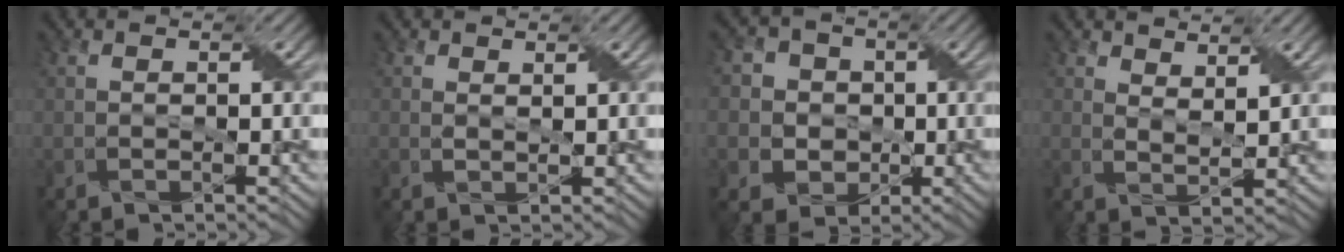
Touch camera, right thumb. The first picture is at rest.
{"total": 0.8, "force": [0.7, -0.1, -0.4], "torque": [0.003, -0.003, 0.014]}
{"total": 5.7, "force": [-0.2, 5.6, 0.8], "torque": [-0.041, 0.003, -0.020]}
{"total": 2.8, "force": [2.7, 0.5, 0.6], "torque": [-0.011, -0.015, 0.053]}